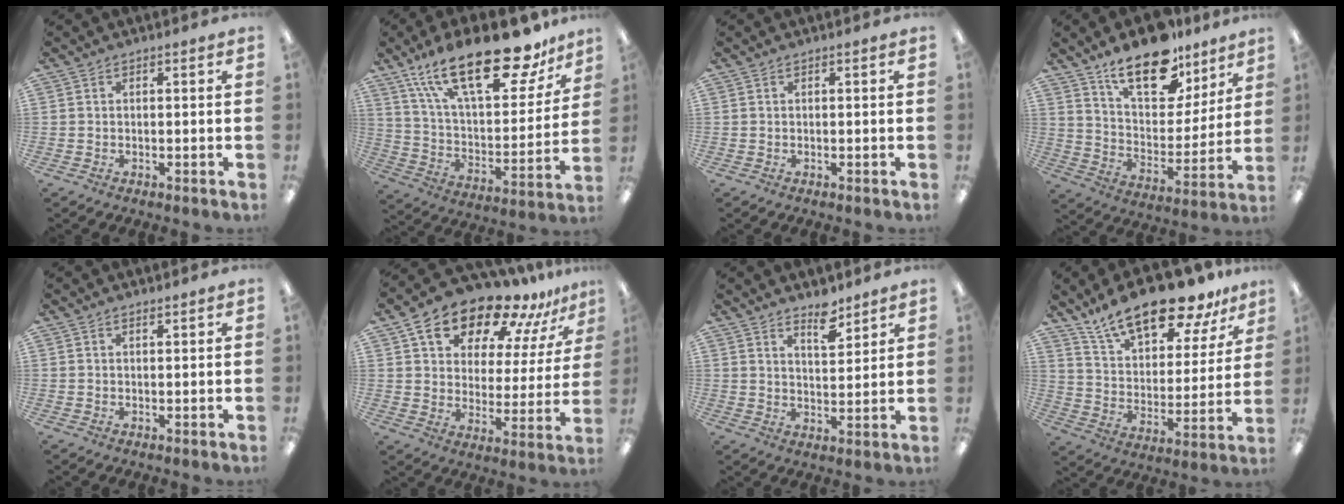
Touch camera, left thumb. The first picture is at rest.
{"total": 27.8, "force": [18.4, 10.6, 17.9], "torque": [-0.288, -0.111, 0.310]}
{"total": 0.0}
{"total": 19.1, "force": [13.6, 8.9, 10.0], "torque": [-0.154, -0.085, 0.236]}
{"total": 0.7, "force": [0.7, 0.2, 0.2], "torque": [-0.005, 0.000, 0.012]}
{"total": 18.2, "force": [13.9, 8.5, 8.2], "torque": [-0.147, -0.091, 0.242]}
{"total": 6.4, "force": [5.2, 2.4, 2.6], "torque": [-0.024, -0.040, 0.089]}
{"total": 19.3, "force": [15.3, 6.6, 9.7], "torque": [-0.172, -0.098, 0.264]}